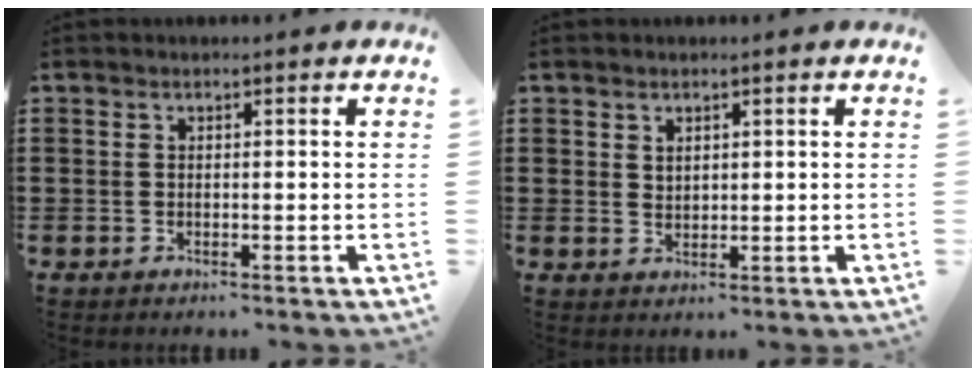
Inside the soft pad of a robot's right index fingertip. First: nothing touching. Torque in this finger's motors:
{"motor_torque": [-0.67, 0.68, -0.04, -0.01]}